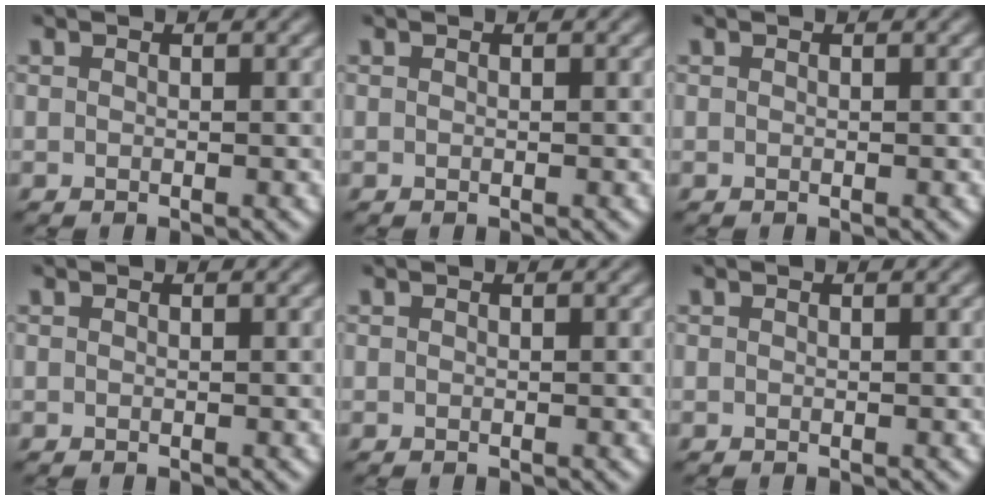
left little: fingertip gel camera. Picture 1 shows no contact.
{"total": 0.0}
{"total": 0.0}
{"total": 0.0}
{"total": 0.0}
{"total": 0.0}